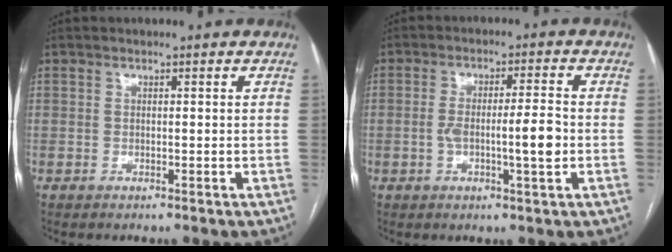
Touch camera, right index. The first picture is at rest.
{"total": 6.9, "force": [-1.2, 0.7, 6.7], "torque": [-0.120, 0.006, -0.018]}